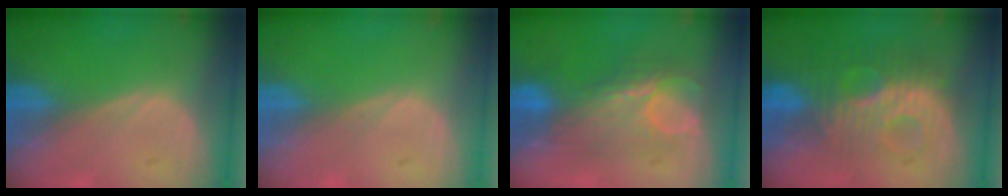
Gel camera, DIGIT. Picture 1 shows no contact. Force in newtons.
{"total": 0.0}
{"total": 7.8, "press": 7.6, "slide": 1.8}
{"total": 9.2, "press": 8.6, "slide": 3.1}